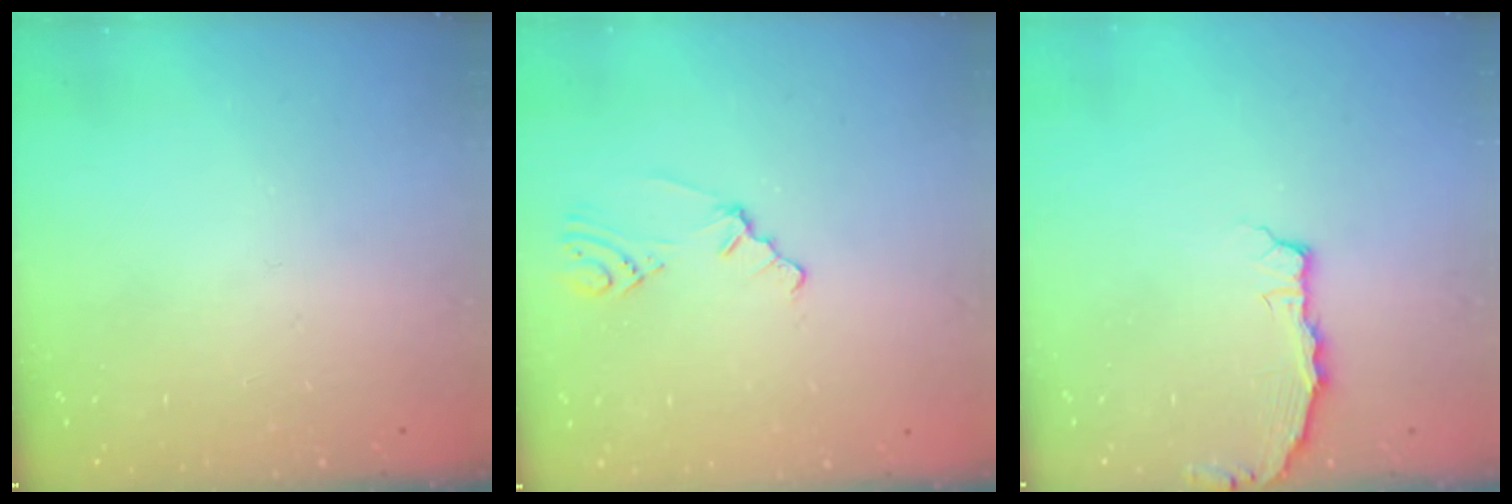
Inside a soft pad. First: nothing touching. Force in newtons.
{"total": 1.6, "press": 1.5, "slide": 0.6}
{"total": 2.9, "press": 2.9, "slide": 0.3}